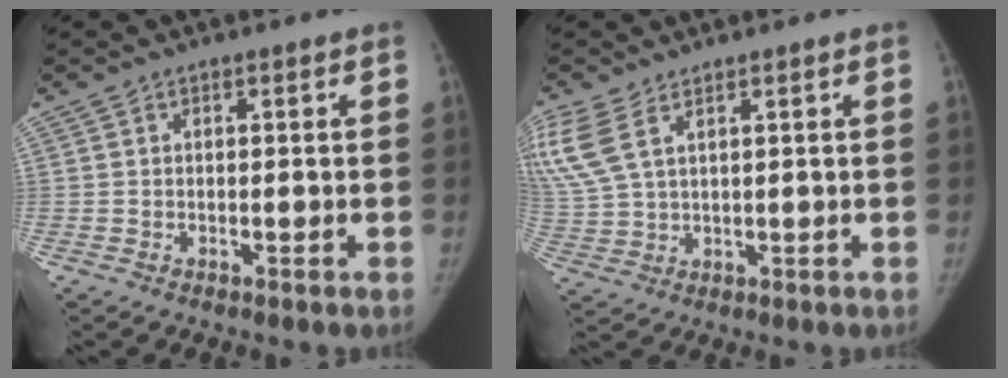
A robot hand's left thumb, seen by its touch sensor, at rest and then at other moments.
{"total": 10.7, "force": [5.2, 5.4, 7.6], "torque": [-0.205, 0.000, 0.114]}